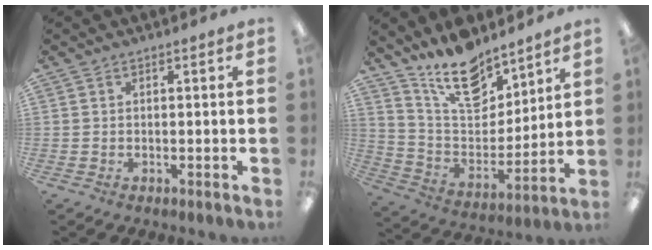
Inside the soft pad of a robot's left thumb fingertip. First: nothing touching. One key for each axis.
{"total": 16.7, "fx": 12.8, "fy": 7.6, "fz": 7.6, "tx": -0.137, "ty": -0.079, "tz": 0.230}